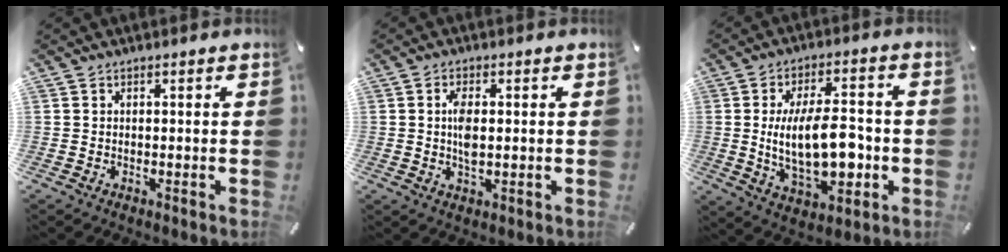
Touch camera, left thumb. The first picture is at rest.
{"total": 4.5, "force": [0.4, 2.0, 4.0], "torque": [-0.097, 0.000, 0.000]}
{"total": 17.8, "force": [-1.1, 9.1, 15.2], "torque": [-0.263, -0.007, -0.019]}